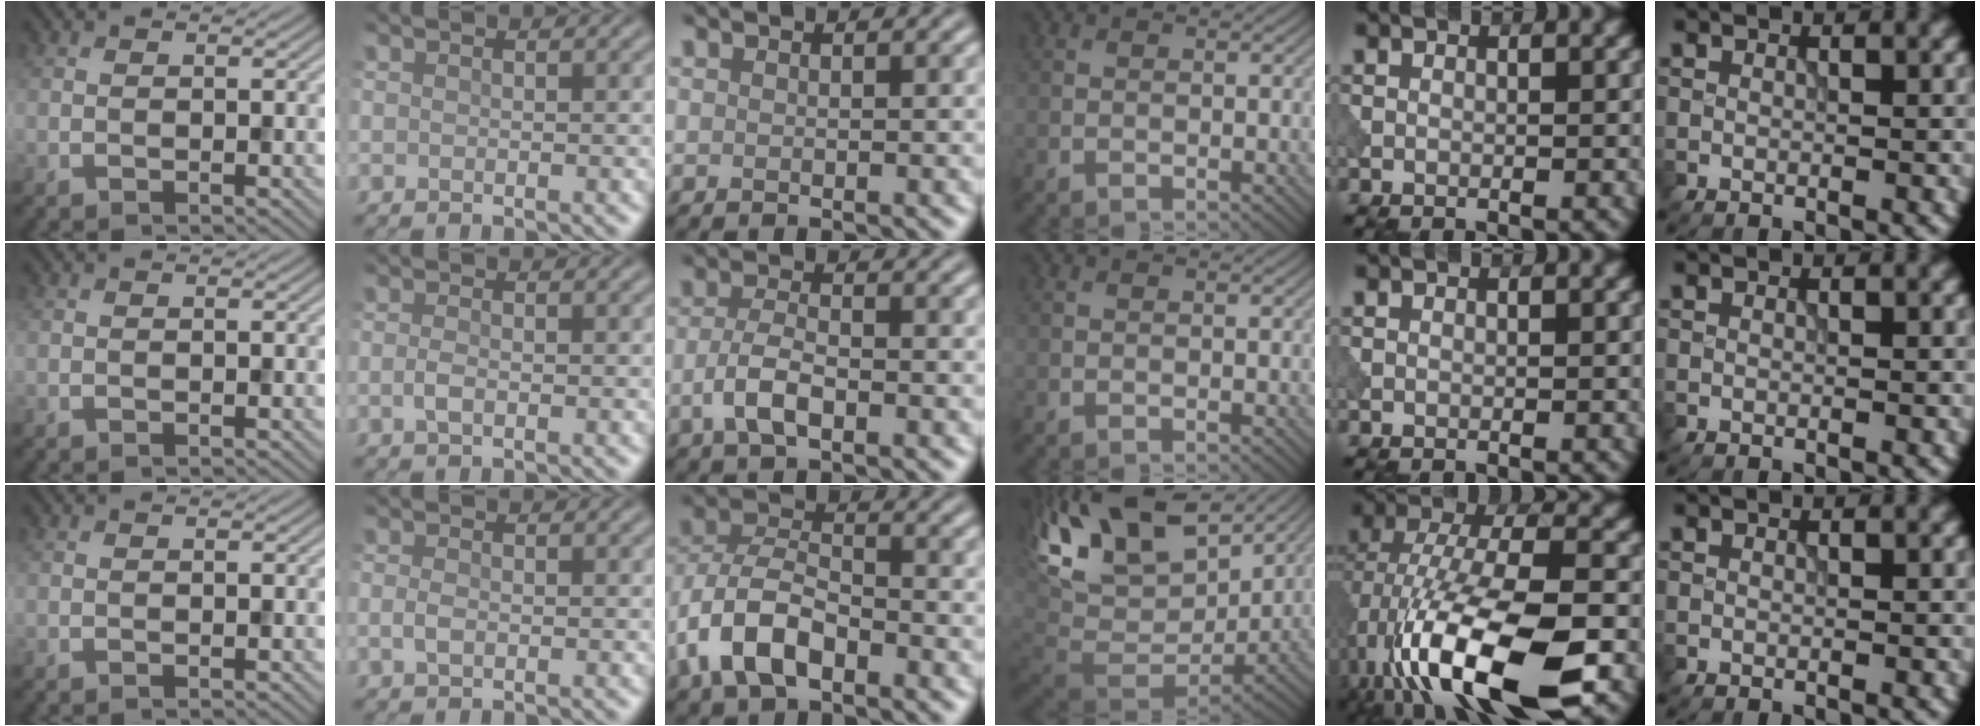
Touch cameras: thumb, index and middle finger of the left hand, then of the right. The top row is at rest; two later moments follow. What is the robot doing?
{"motion": "extract", "object": "peg toy"}